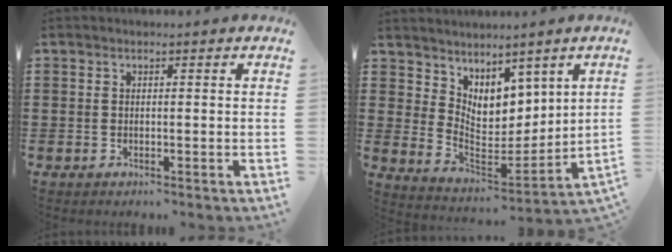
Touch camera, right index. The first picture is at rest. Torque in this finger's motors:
{"motor_torque": [0.45, -0.13, 0.43, 0.05]}